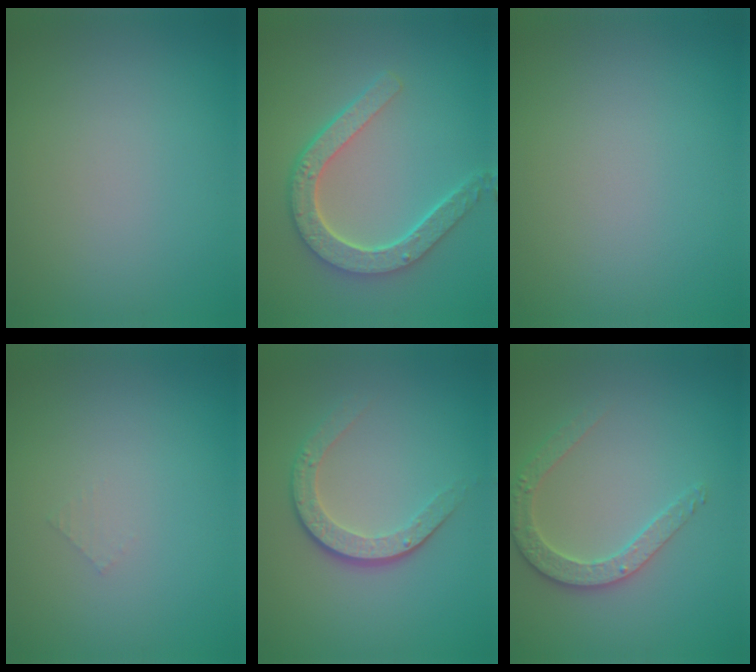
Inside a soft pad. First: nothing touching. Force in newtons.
{"total": 5.1, "press": 4.0, "slide": 3.2}
{"total": 0.0}
{"total": 0.5, "press": 0.5, "slide": 0.1}
{"total": 3.6, "press": 2.5, "slide": 2.6}
{"total": 2.7, "press": 2.7, "slide": 0.3}